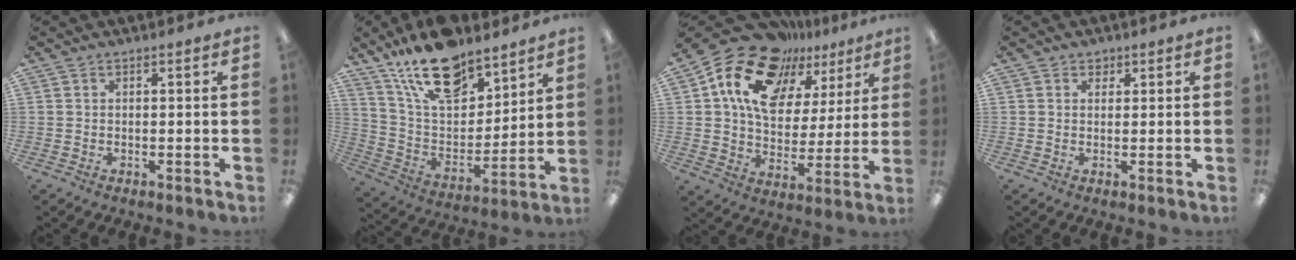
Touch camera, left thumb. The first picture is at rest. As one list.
[{"total": 19.2, "force": [14.0, 8.9, 9.6], "torque": [-0.176, -0.075, 0.248]}, {"total": 17.9, "force": [11.8, 10.9, 7.9], "torque": [-0.159, -0.069, 0.213]}, {"total": 1.5, "force": [1.1, 1.0, 0.1], "torque": [0.005, -0.001, 0.018]}]